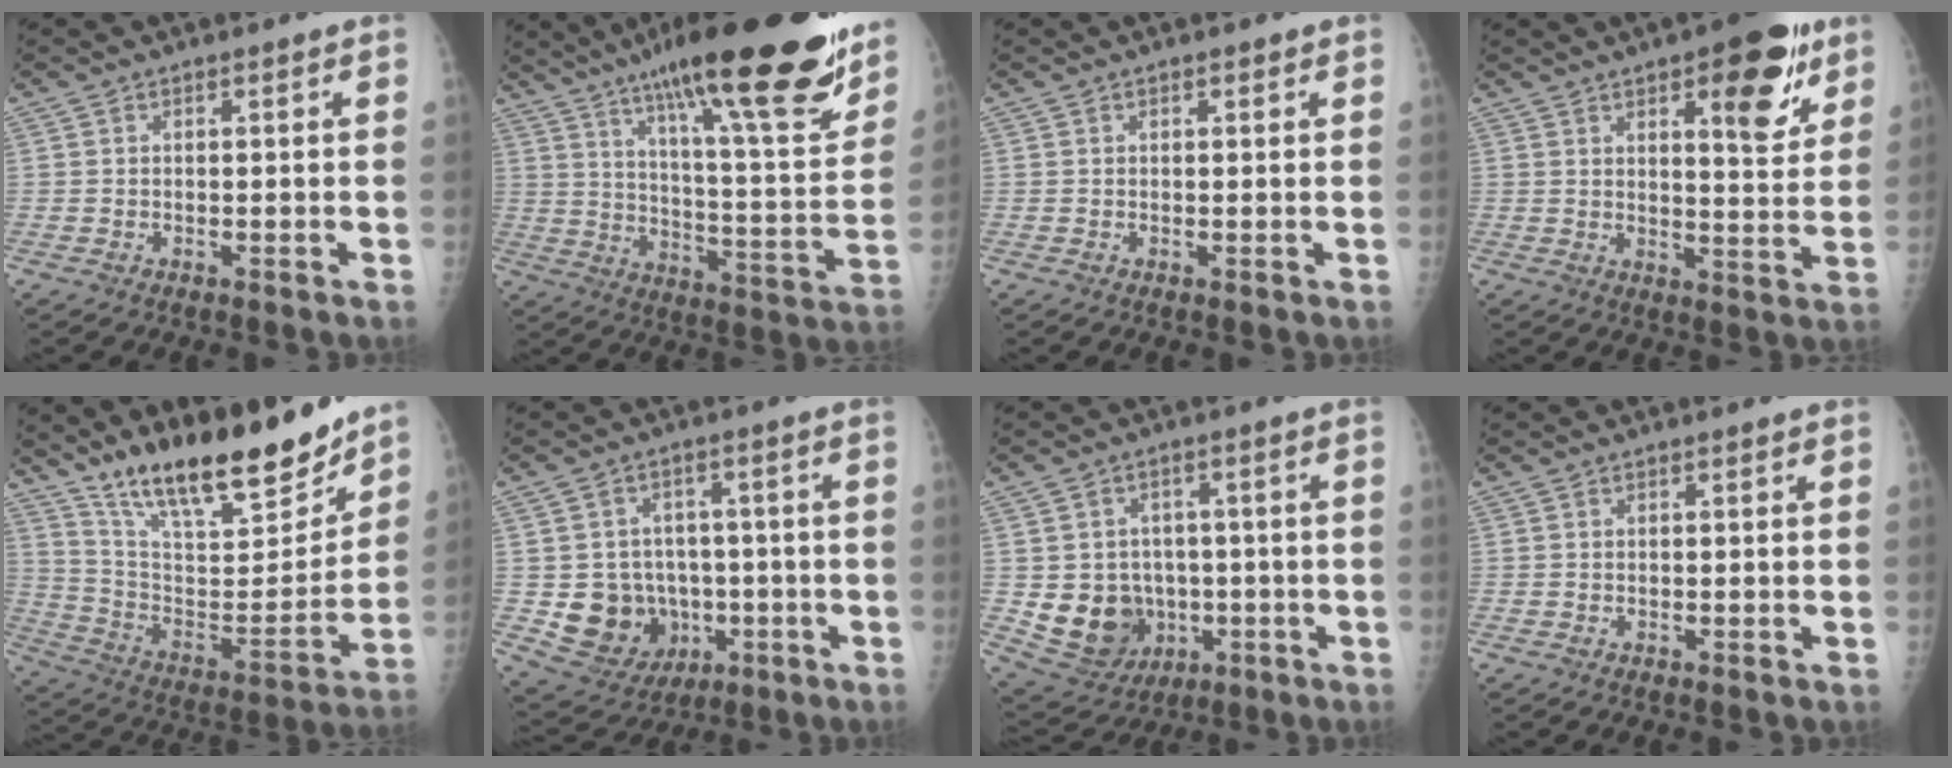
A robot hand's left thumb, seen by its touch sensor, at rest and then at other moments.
{"total": 28.7, "force": [19.5, 5.5, 20.2], "torque": [-0.286, -0.061, 0.295]}
{"total": 0.6, "force": [0.4, 0.4, 0.4], "torque": [-0.003, -0.001, 0.004]}
{"total": 13.9, "force": [7.1, 5.0, 10.8], "torque": [-0.108, -0.032, 0.092]}
{"total": 22.7, "force": [17.8, 6.3, 12.6], "torque": [-0.167, -0.093, 0.304]}
{"total": 12.2, "force": [-1.9, 10.9, 5.2], "torque": [-0.060, 0.012, -0.011]}
{"total": 11.9, "force": [-1.4, 10.5, 5.4], "torque": [-0.063, 0.005, 0.001]}
{"total": 0.0}